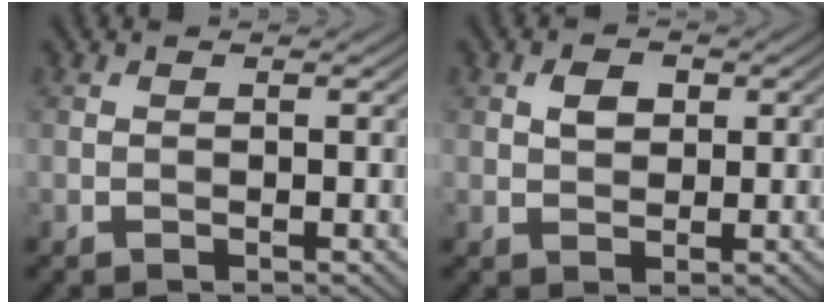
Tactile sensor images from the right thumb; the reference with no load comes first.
{"total": 2.3, "force": [0.8, 1.6, 1.5], "torque": [-0.032, 0.003, 0.012]}